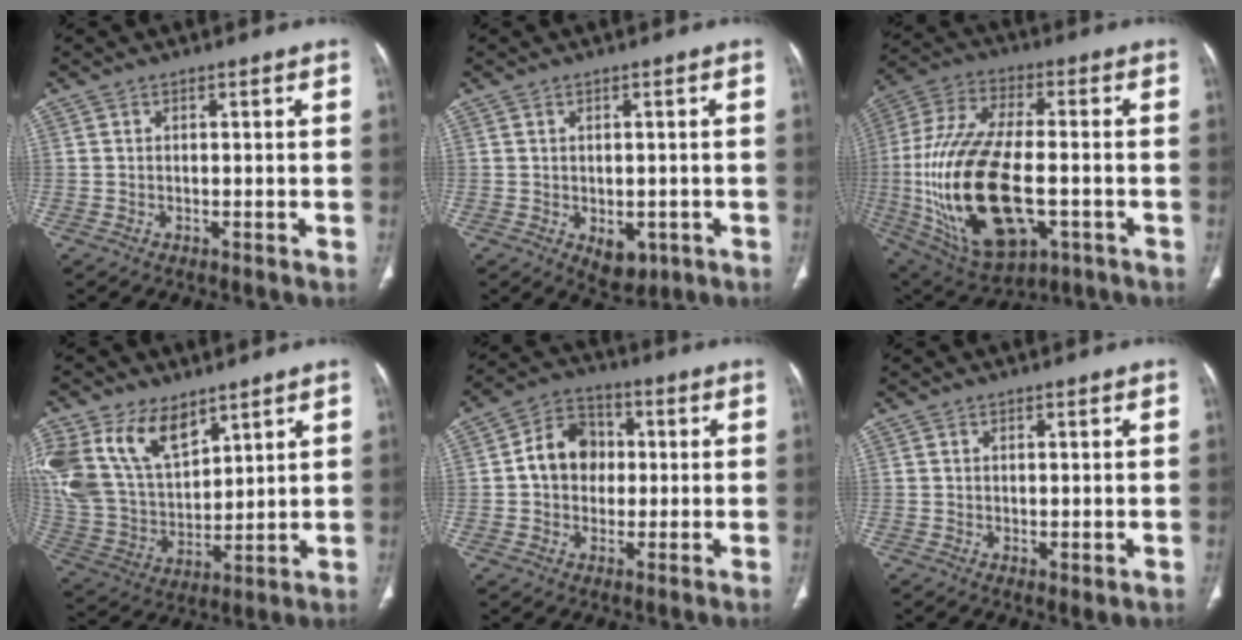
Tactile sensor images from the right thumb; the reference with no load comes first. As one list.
[{"total": 5.0, "force": [-1.6, 3.3, 3.4], "torque": [-0.028, 0.002, -0.005]}, {"total": 27.1, "force": [-5.0, 13.3, 23.1], "torque": [-0.493, -0.001, -0.064]}, {"total": 19.5, "force": [10.6, 11.6, 11.5], "torque": [-0.226, -0.028, 0.219]}, {"total": 9.8, "force": [0.5, 8.0, 5.6], "torque": [-0.063, 0.020, 0.000]}, {"total": 2.0, "force": [-0.2, 0.8, 1.8], "torque": [-0.032, -0.010, 0.002]}]